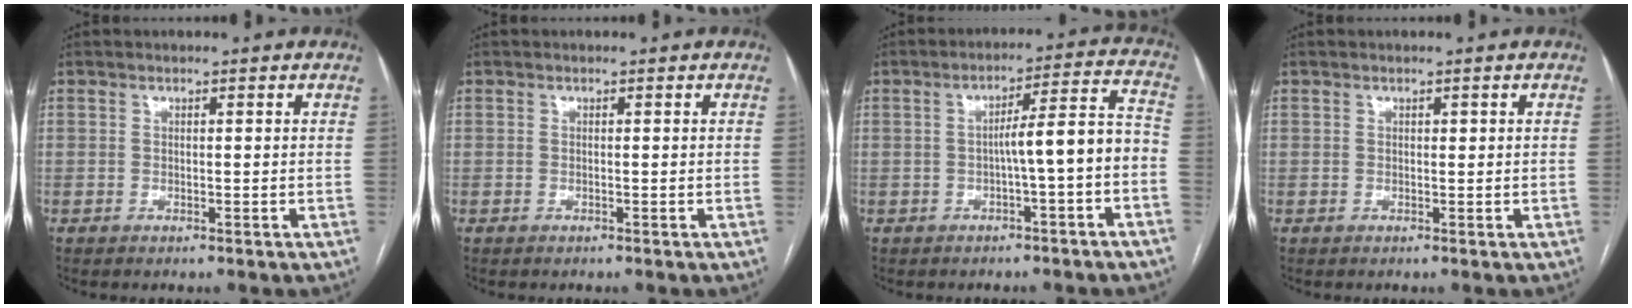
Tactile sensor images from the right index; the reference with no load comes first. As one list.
[{"total": 0.0}, {"total": 7.7, "force": [-2.1, 0.3, 7.4], "torque": [-0.099, 0.032, -0.029]}, {"total": 0.5, "force": [0.2, 0.3, 0.3], "torque": [-0.003, 0.003, 0.001]}]